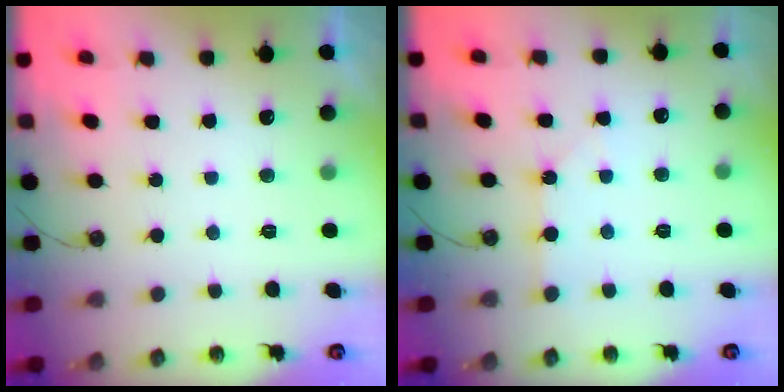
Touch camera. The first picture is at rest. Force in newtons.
{"total": 1.1, "press": 1.1, "slide": 0.2}